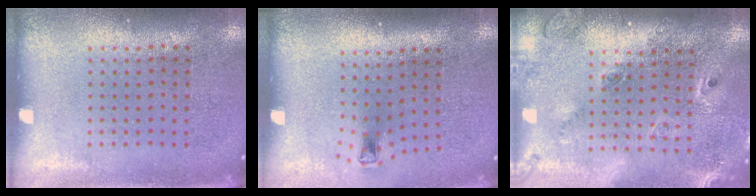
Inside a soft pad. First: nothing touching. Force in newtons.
{"total": 0.7, "press": 0.3, "slide": 0.7}
{"total": 2.3, "press": 1.7, "slide": 1.5}